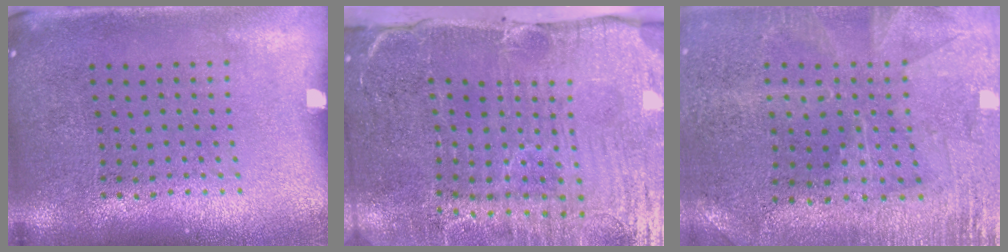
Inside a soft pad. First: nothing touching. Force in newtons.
{"total": 5.4, "press": 4.5, "slide": 3.1}
{"total": 0.7, "press": 0.6, "slide": 0.3}